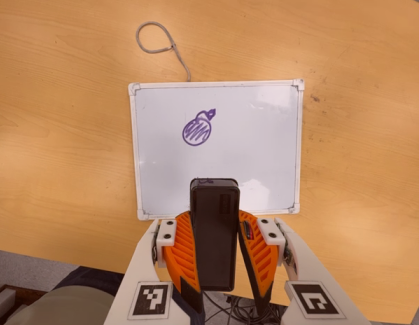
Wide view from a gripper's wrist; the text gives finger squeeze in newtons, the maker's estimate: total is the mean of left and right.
{"total": 9.9, "left": 8.1, "right": 11.6}